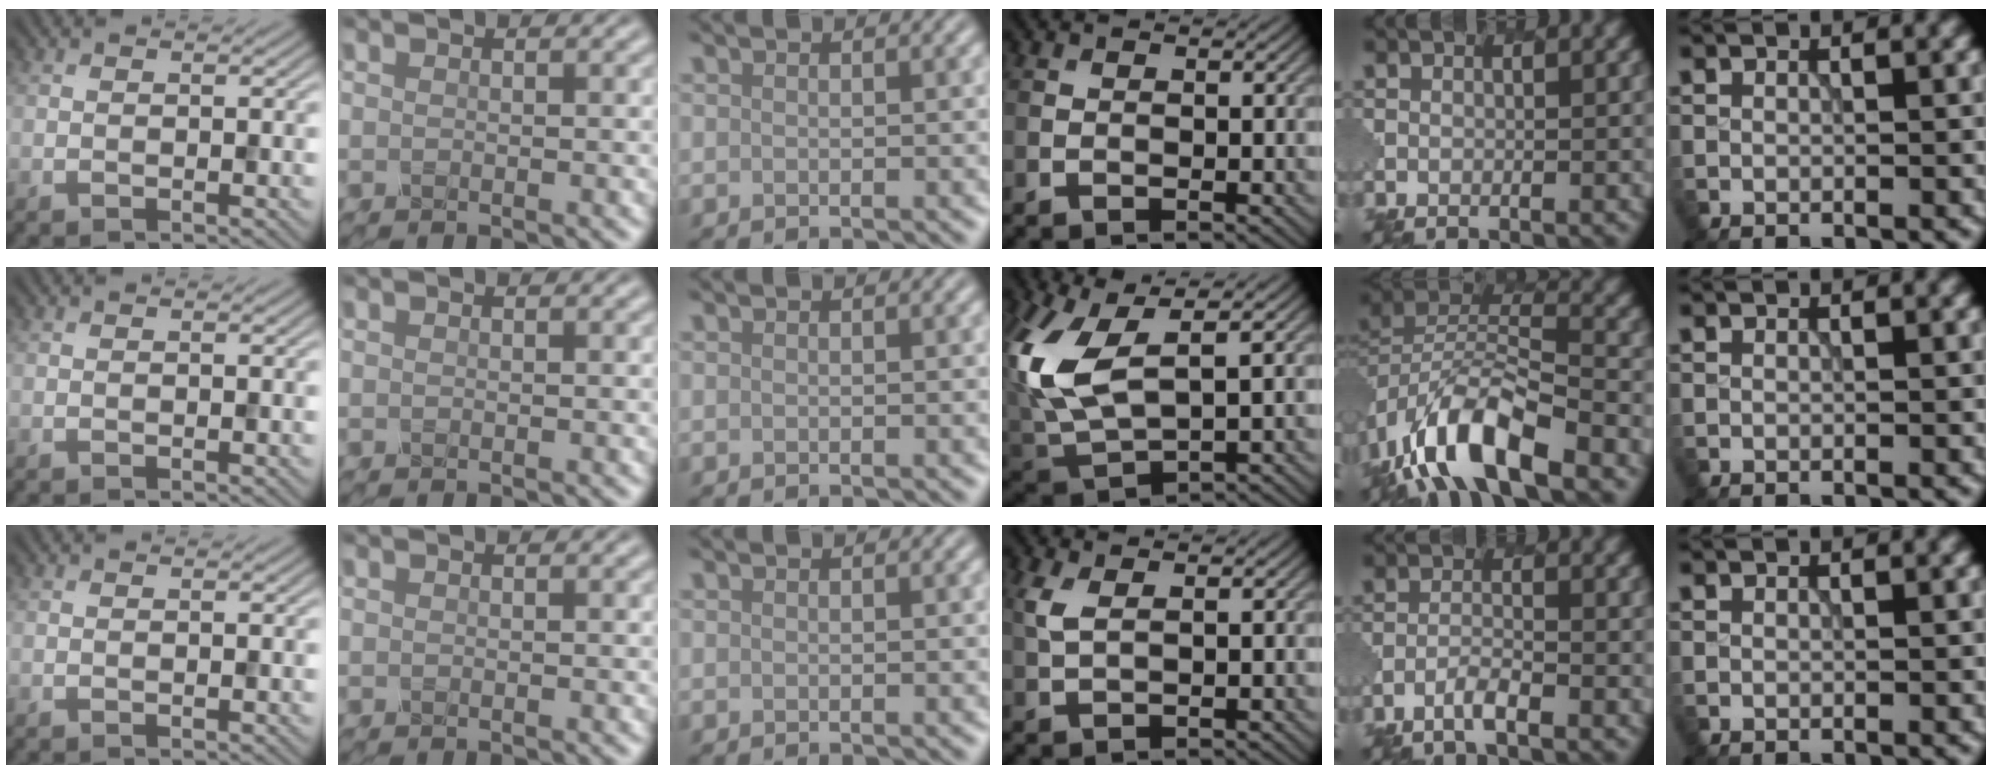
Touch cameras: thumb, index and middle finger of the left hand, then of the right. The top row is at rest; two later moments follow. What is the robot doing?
{"motion": "insert", "object": "pen bag"}